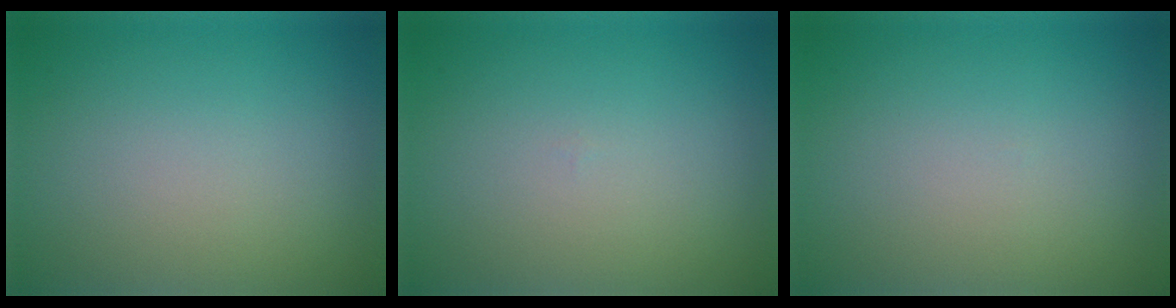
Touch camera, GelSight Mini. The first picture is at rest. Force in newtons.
{"total": 0.0}
{"total": 0.0}